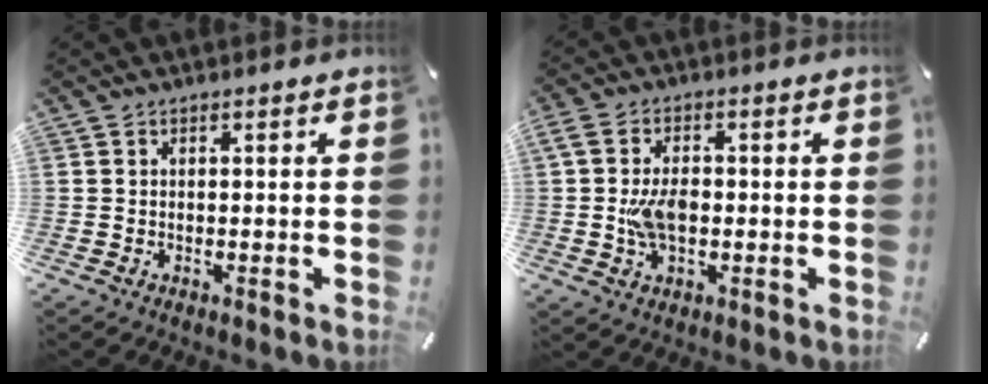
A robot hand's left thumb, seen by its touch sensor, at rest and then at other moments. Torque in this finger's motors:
{"motor_torque": [1.90, 1.78, 1.35, -0.06, 0.19]}